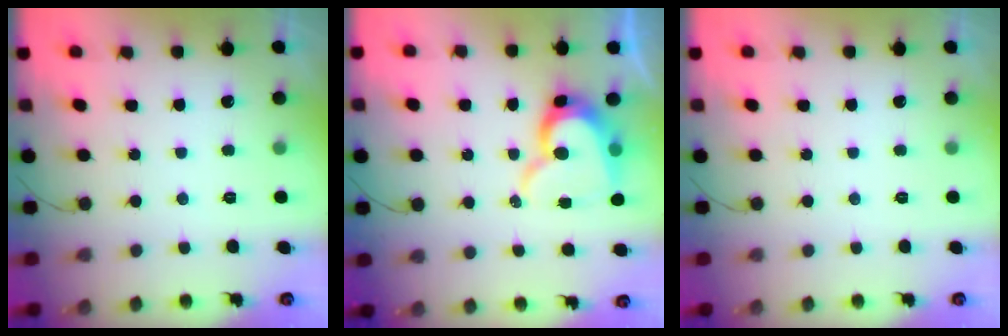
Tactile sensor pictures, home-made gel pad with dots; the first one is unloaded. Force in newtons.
{"total": 13.1, "press": 13.0, "slide": 1.2}
{"total": 0.0}